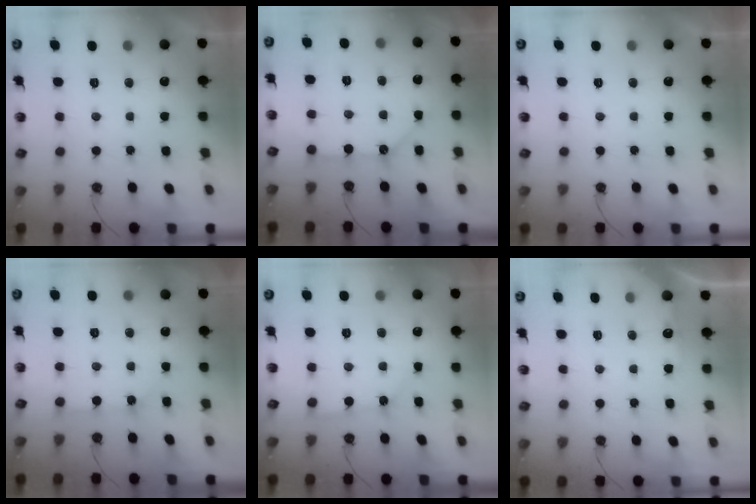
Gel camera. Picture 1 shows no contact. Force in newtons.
{"total": 10.7, "press": 10.6, "slide": 0.9}
{"total": 0.0}
{"total": 2.8, "press": 2.8, "slide": 0.2}
{"total": 3.8, "press": 3.8, "slide": 0.5}
{"total": 4.2, "press": 4.2, "slide": 0.6}